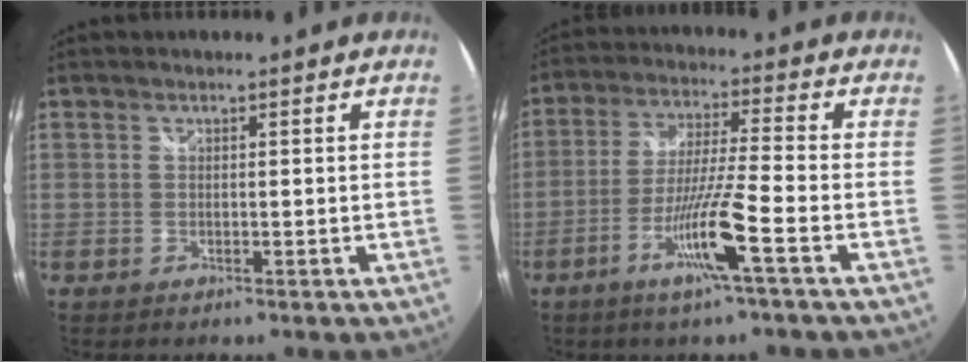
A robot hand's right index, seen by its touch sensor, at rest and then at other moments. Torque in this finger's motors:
{"motor_torque": [1.19, 0.95, 0.57, 0.11]}